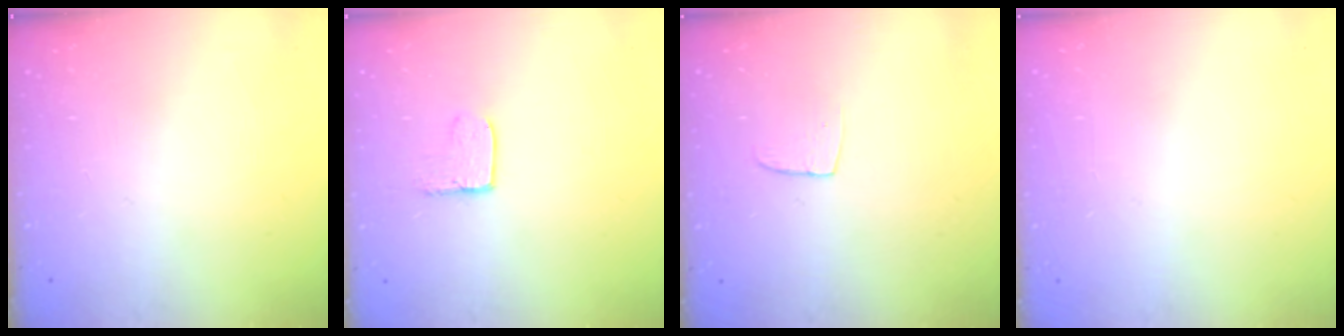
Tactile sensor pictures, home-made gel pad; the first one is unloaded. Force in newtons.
{"total": 3.8, "press": 3.8, "slide": 0.3}
{"total": 4.9, "press": 4.8, "slide": 0.4}
{"total": 0.0}